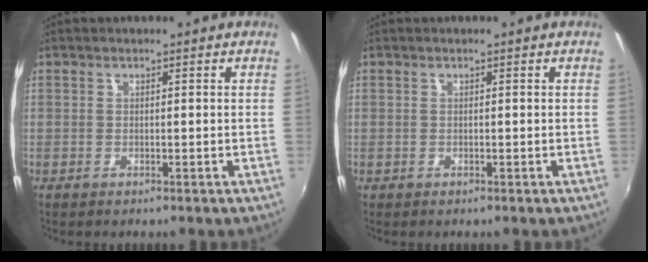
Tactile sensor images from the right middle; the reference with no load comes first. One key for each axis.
{"total": 0.0}